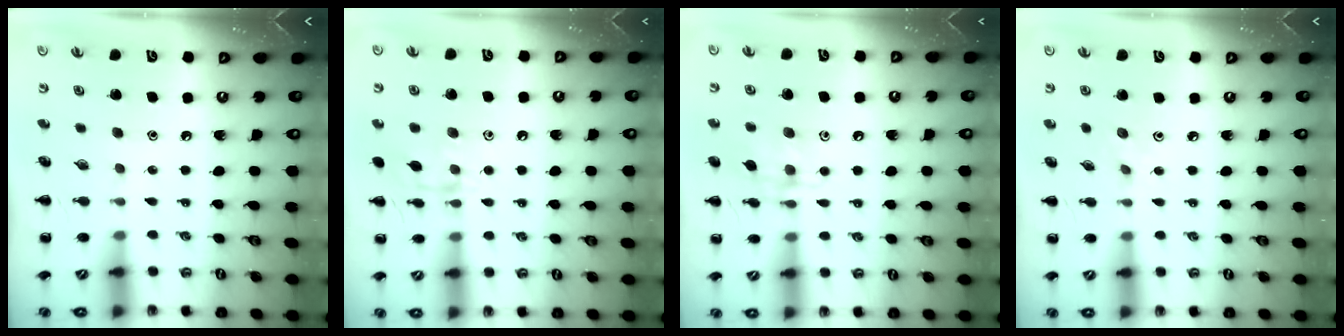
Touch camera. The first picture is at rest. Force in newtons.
{"total": 10.3, "press": 10.3, "slide": 0.6}
{"total": 10.9, "press": 10.8, "slide": 1.5}
{"total": 2.5, "press": 2.3, "slide": 1.0}